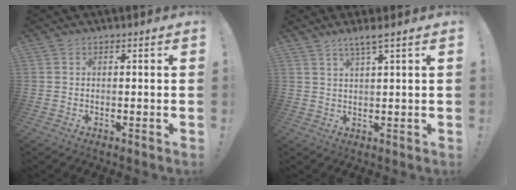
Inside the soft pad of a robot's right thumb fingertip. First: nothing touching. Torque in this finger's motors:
{"motor_torque": [-0.29, -0.01, -0.24, 0.30, 0.02]}